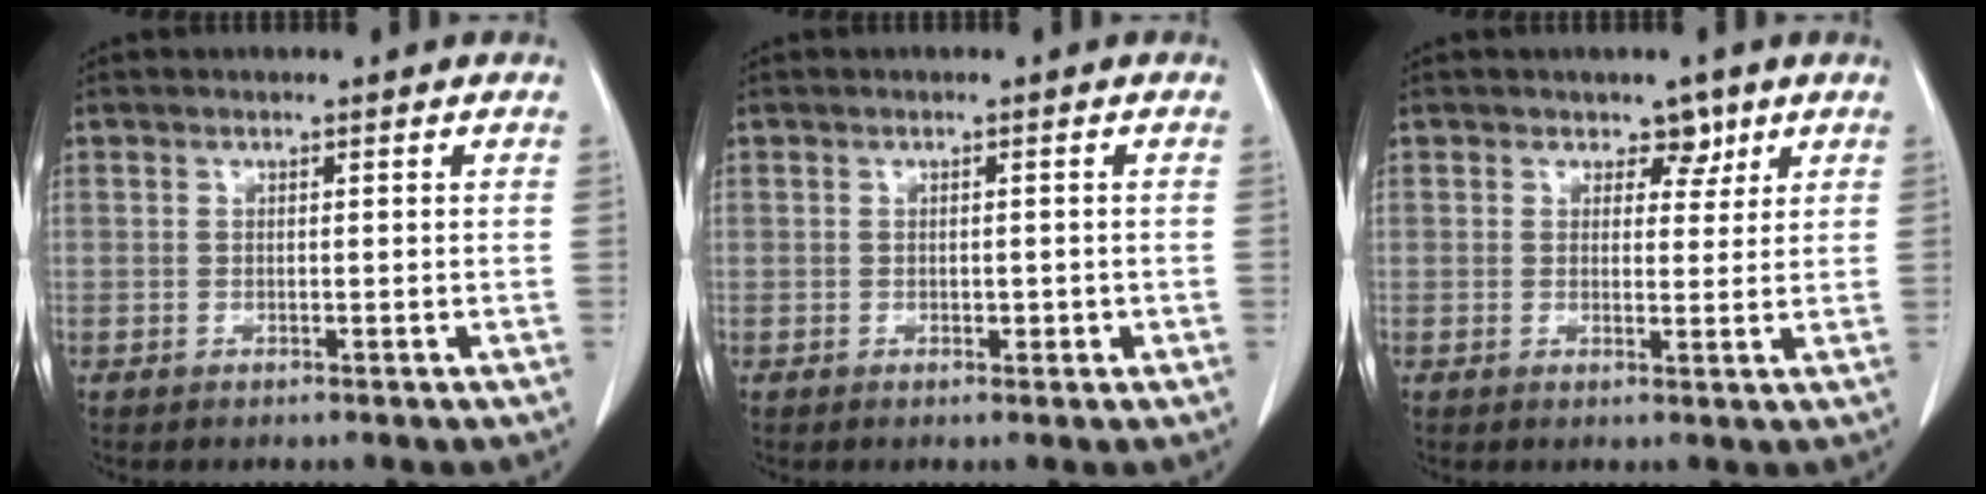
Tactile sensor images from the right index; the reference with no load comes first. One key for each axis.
{"total": 1.7, "fx": -0.4, "fy": 1.1, "fz": 1.2, "tx": -0.022, "ty": 0.004, "tz": -0.001}
{"total": 4.0, "fx": 2.2, "fy": 3.0, "fz": 1.6, "tx": -0.024, "ty": 0.008, "tz": 0.035}